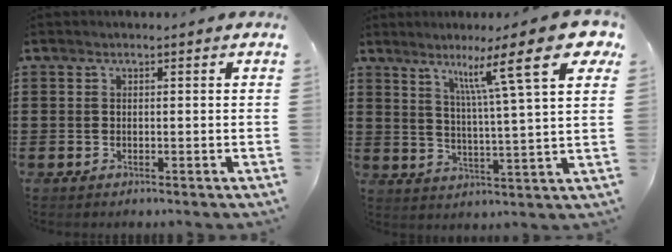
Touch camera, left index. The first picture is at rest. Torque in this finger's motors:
{"motor_torque": [2.14, 0.00, 0.41, 0.21]}